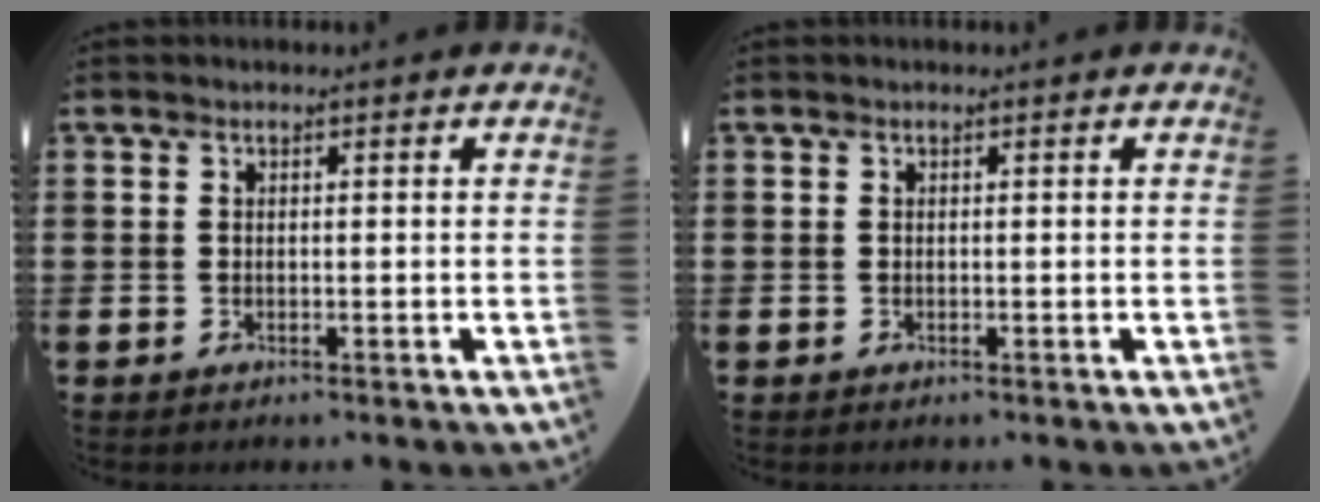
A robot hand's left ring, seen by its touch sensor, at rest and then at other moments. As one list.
[{"total": 0.0}]